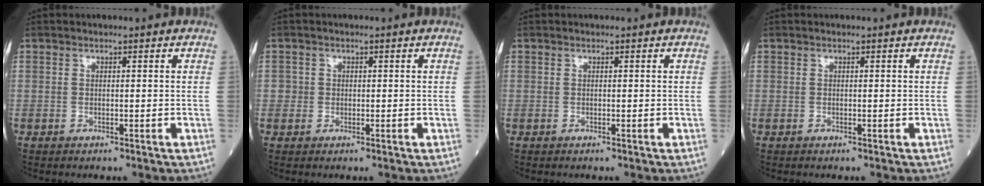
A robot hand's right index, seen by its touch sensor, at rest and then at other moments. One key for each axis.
{"total": 1.3, "fx": -0.1, "fy": 1.3, "fz": 0.0, "tx": 0.008, "ty": 0.005, "tz": -0.006}
{"total": 0.0}
{"total": 0.0}